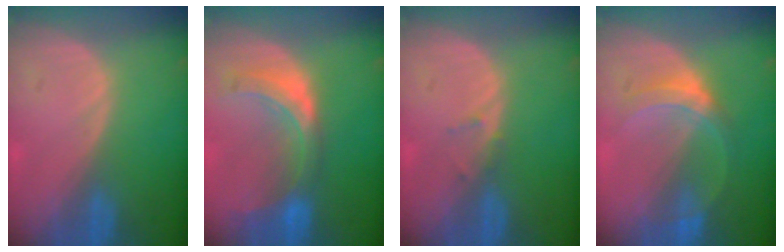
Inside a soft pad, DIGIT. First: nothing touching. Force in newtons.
{"total": 7.8, "press": 6.9, "slide": 3.5}
{"total": 1.1, "press": 0.8, "slide": 0.7}
{"total": 5.2, "press": 4.8, "slide": 1.9}